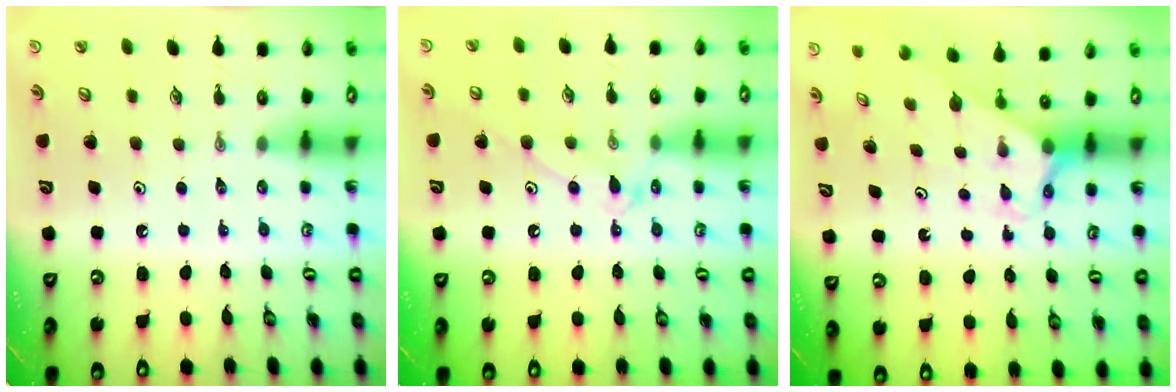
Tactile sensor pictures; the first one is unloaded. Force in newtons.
{"total": 11.2, "press": 11.1, "slide": 1.0}
{"total": 2.5, "press": 2.5, "slide": 0.2}